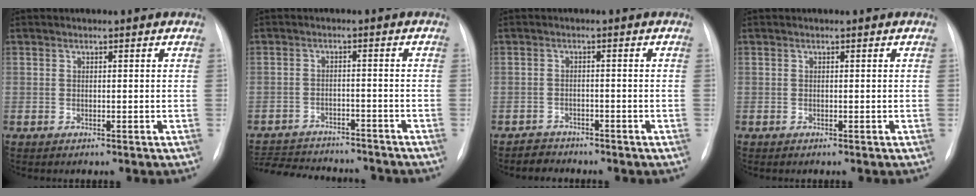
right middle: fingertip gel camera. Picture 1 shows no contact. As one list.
[{"total": 14.9, "force": [-13.7, 3.7, 4.5], "torque": [-0.103, 0.001, -0.188]}, {"total": 2.3, "force": [-2.1, 0.9, -0.6], "torque": [0.000, -0.002, -0.034]}, {"total": 0.0}]